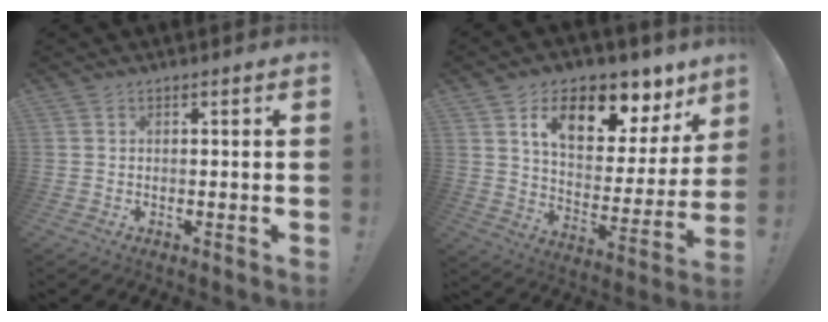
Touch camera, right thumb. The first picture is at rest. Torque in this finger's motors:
{"motor_torque": [0.03, 2.12, 0.68, 0.34, 0.25]}